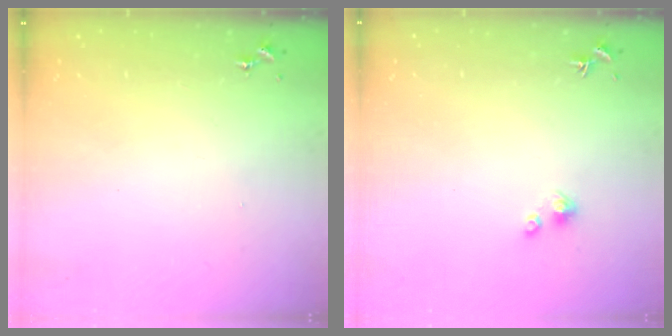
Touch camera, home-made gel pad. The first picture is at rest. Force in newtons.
{"total": 3.0, "press": 3.0, "slide": 0.3}